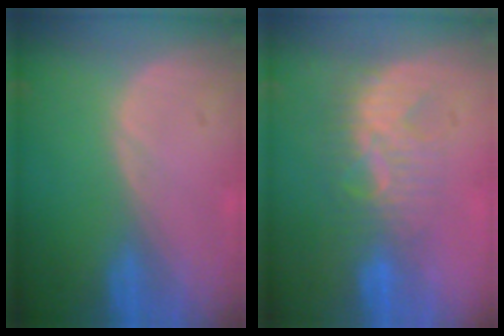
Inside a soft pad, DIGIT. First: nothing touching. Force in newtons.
{"total": 7.8, "press": 7.2, "slide": 2.8}